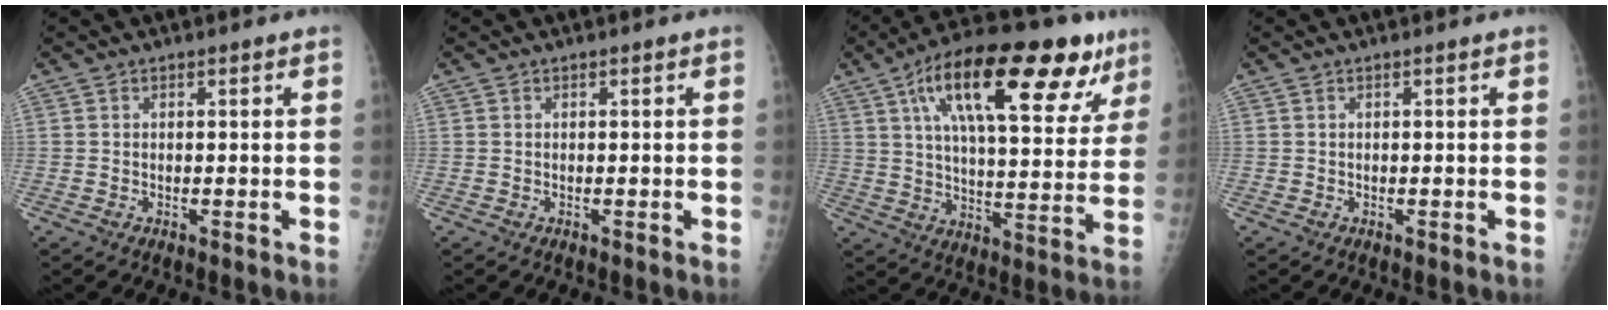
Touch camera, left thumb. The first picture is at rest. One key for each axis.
{"total": 0.0}
{"total": 26.7, "fx": 13.5, "fy": 9.9, "fz": 20.8, "tx": -0.282, "ty": -0.002, "tz": 0.206}
{"total": 0.0}